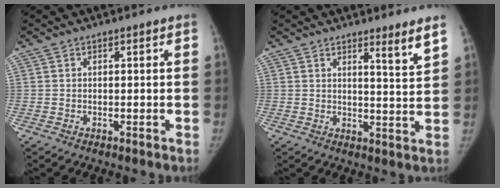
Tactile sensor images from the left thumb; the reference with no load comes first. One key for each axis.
{"total": 4.8, "fx": 3.5, "fy": -0.2, "fz": 3.3, "tx": -0.044, "ty": -0.036, "tz": 0.049}